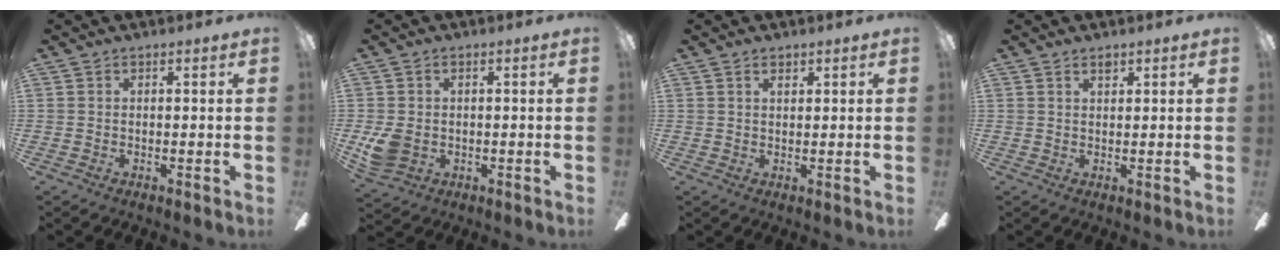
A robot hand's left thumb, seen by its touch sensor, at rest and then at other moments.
{"total": 6.3, "force": [-0.8, 4.8, 4.0], "torque": [-0.085, 0.004, -0.015]}
{"total": 1.6, "force": [1.1, 0.7, 0.9], "torque": [-0.012, -0.002, 0.019]}
{"total": 1.4, "force": [1.2, 0.5, 0.5], "torque": [-0.003, -0.004, 0.020]}